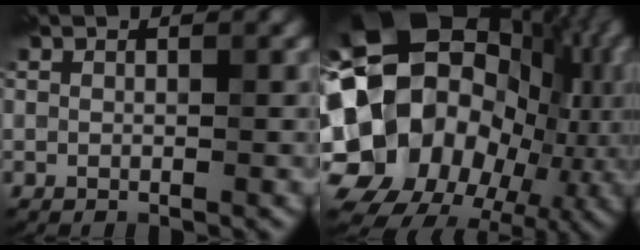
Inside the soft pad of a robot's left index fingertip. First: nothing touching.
{"total": 22.0, "force": [-2.1, 18.2, 12.2], "torque": [-0.209, -0.010, -0.078]}